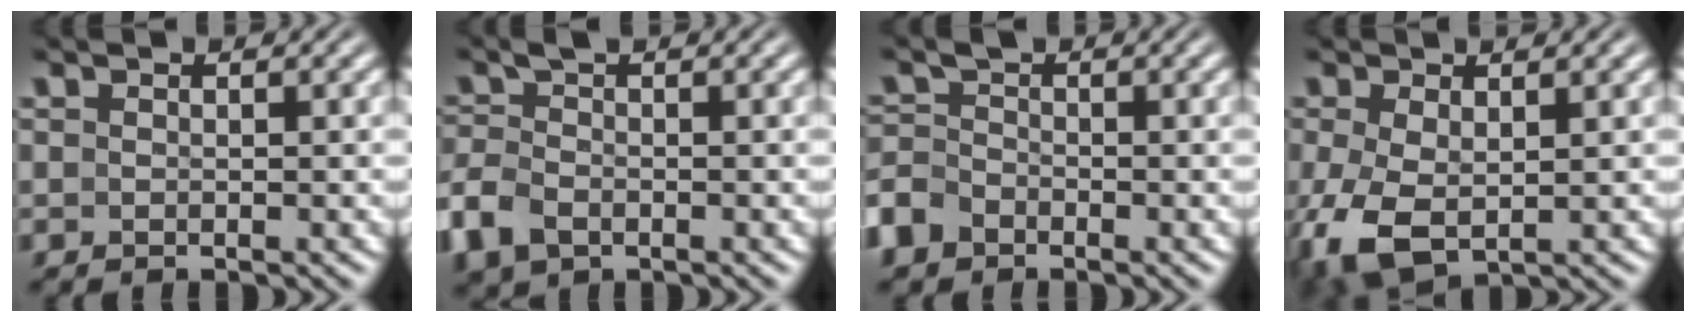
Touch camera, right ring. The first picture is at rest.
{"total": 3.2, "force": [-1.5, 2.2, 1.8], "torque": [-0.057, -0.017, -0.019]}
{"total": 2.9, "force": [-2.0, 2.0, 0.5], "torque": [-0.018, -0.019, -0.033]}
{"total": 7.0, "force": [-3.2, 4.8, 4.0], "torque": [-0.125, -0.051, -0.025]}